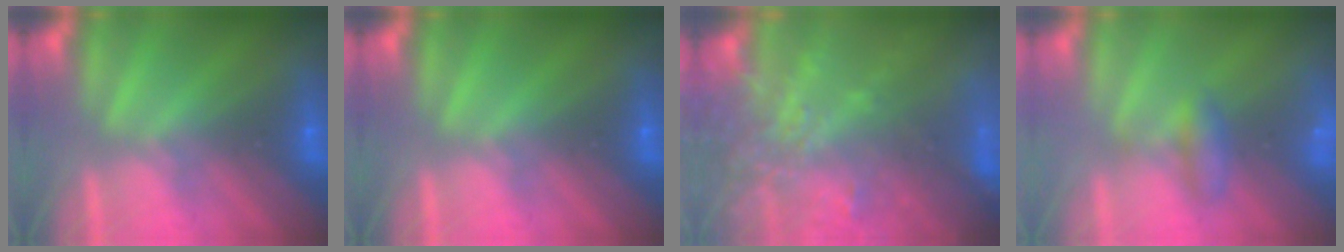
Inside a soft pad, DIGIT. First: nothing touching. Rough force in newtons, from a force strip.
{"total": 0.0}
{"total": 7.2}
{"total": 2.0}